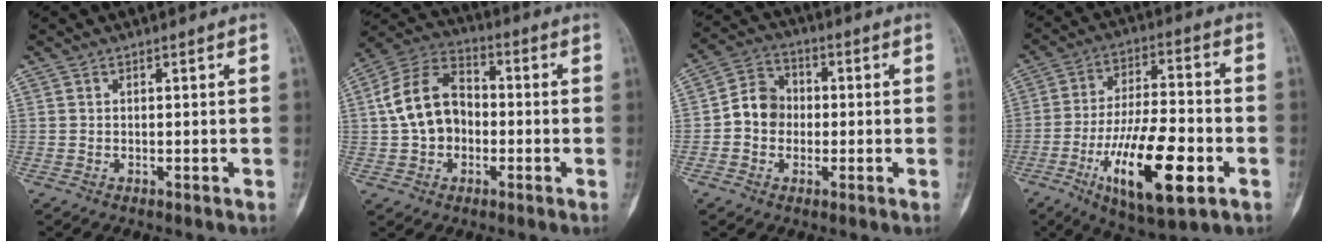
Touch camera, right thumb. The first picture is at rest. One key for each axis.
{"total": 12.5, "fx": -0.5, "fy": 9.2, "fz": 8.4, "tx": -0.139, "ty": 0.036, "tz": -0.021}
{"total": 7.4, "fx": -0.7, "fy": 6.5, "fz": 3.6, "tx": -0.038, "ty": 0.024, "tz": -0.026}
{"total": 19.3, "fx": -6.9, "fy": 6.7, "fz": 16.8, "tx": -0.282, "ty": 0.019, "tz": -0.107}